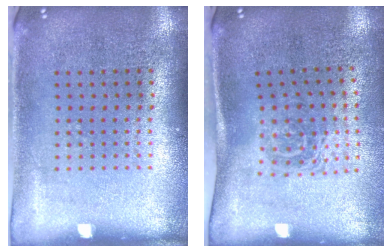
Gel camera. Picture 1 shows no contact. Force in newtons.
{"total": 1.7, "press": 1.1, "slide": 1.3}